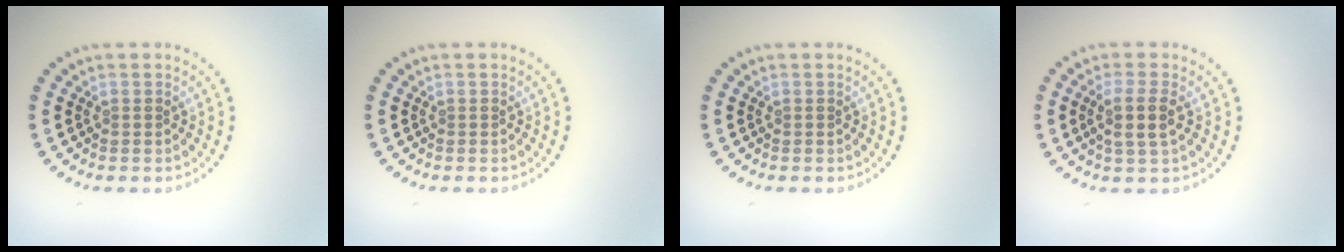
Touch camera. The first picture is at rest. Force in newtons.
{"total": 0.0}
{"total": 0.0}
{"total": 2.6, "press": 2.3, "slide": 1.2}